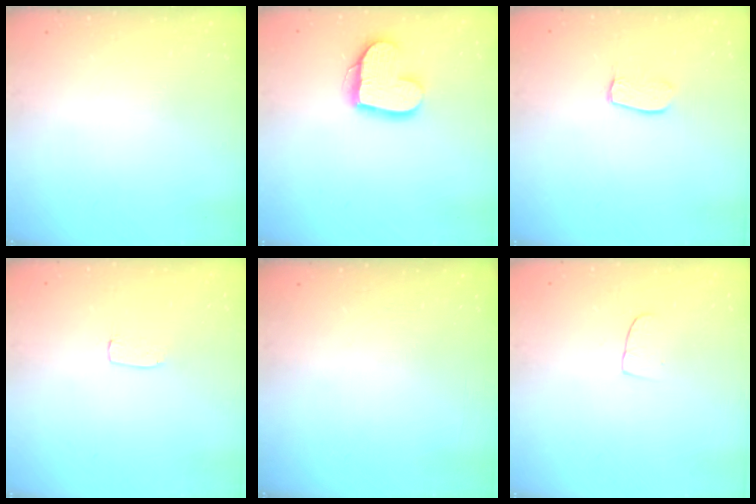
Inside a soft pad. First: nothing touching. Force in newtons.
{"total": 14.8, "press": 14.7, "slide": 1.3}
{"total": 6.9, "press": 6.9, "slide": 0.2}
{"total": 3.2, "press": 3.2, "slide": 0.1}
{"total": 0.0}
{"total": 6.0, "press": 5.9, "slide": 0.5}